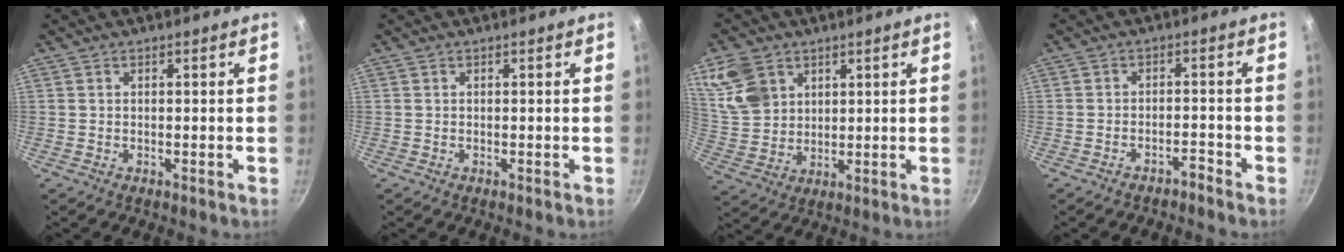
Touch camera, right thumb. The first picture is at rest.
{"total": 0.0}
{"total": 10.1, "force": [5.0, 7.4, 4.8], "torque": [-0.073, -0.017, 0.112]}
{"total": 2.3, "force": [-2.0, 0.6, 0.9], "torque": [-0.012, 0.027, -0.026]}